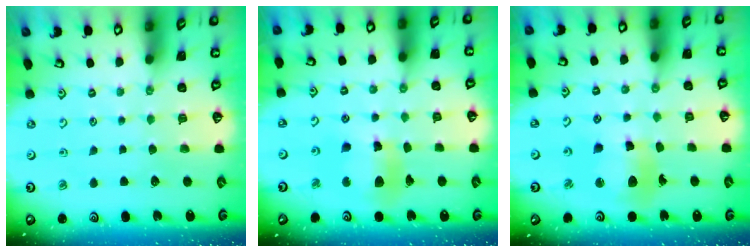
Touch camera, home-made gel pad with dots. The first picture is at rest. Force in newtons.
{"total": 12.0, "press": 11.9, "slide": 1.5}
{"total": 12.0, "press": 11.9, "slide": 1.6}